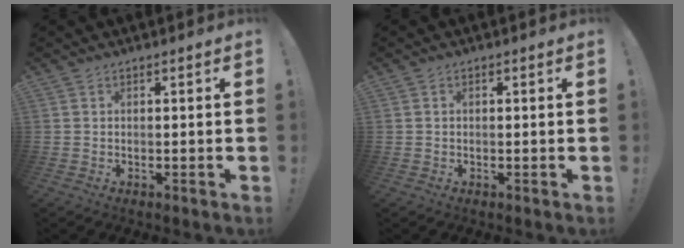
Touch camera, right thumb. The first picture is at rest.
{"total": 0.6, "force": [-0.4, 0.4, 0.2], "torque": [-0.010, 0.005, -0.006]}